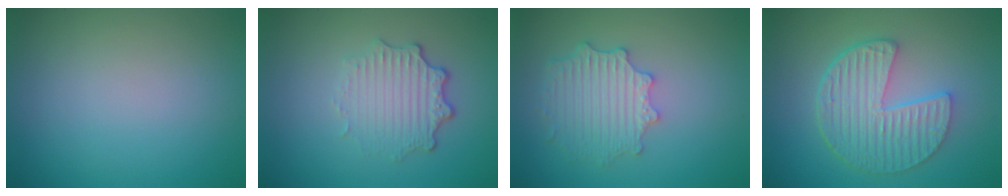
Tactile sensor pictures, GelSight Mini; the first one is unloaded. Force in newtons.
{"total": 3.6, "press": 2.8, "slide": 2.2}
{"total": 4.5, "press": 3.7, "slide": 2.5}
{"total": 6.7, "press": 4.8, "slide": 4.6}